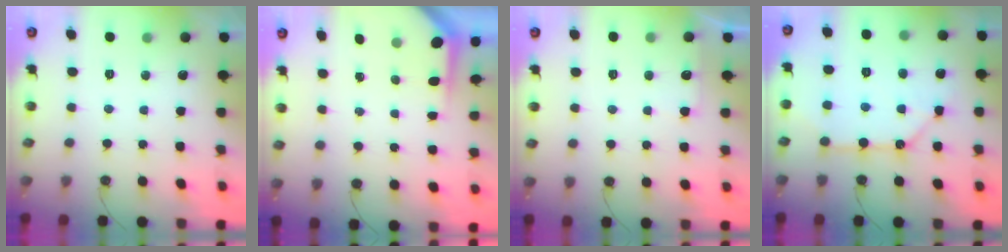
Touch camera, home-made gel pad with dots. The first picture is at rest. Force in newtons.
{"total": 3.5, "press": 3.5, "slide": 0.3}
{"total": 3.2, "press": 3.1, "slide": 0.5}
{"total": 11.0, "press": 11.0, "slide": 0.1}